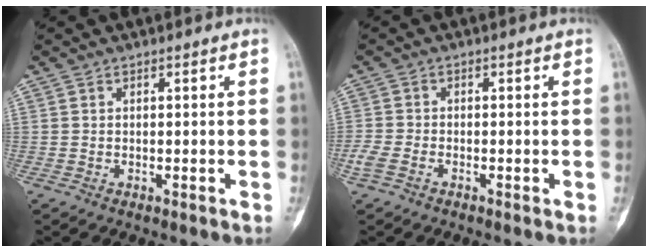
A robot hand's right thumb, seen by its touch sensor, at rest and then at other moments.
{"total": 3.4, "force": [-1.7, 2.0, 2.2], "torque": [-0.055, 0.003, -0.036]}